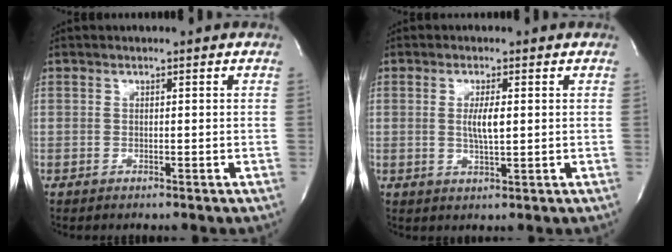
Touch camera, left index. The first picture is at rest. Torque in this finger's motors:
{"motor_torque": [0.72, 0.14, 0.20, 0.05]}